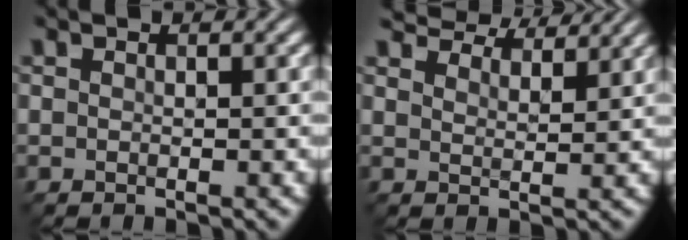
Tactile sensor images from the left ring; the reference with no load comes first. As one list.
[{"total": 7.6, "force": [7.0, 1.5, 2.5], "torque": [-0.054, -0.001, 0.103]}]